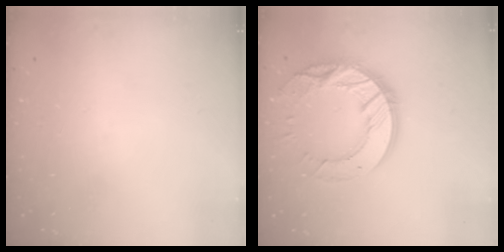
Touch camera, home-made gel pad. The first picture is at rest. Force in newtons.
{"total": 18.4, "press": 18.3, "slide": 1.9}